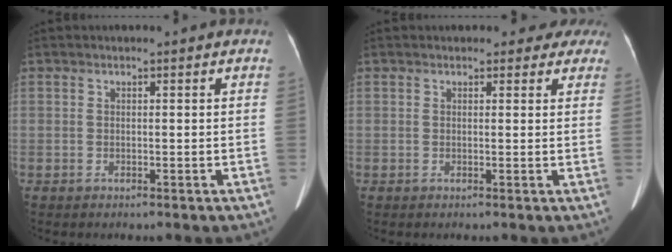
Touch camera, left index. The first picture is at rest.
{"total": 4.5, "force": [3.8, 2.3, 0.1], "torque": [0.024, -0.007, 0.020]}